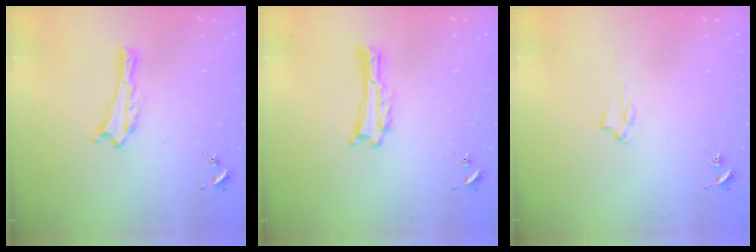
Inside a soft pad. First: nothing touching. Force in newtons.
{"total": 0.0}
{"total": 1.4, "press": 1.4, "slide": 0.2}